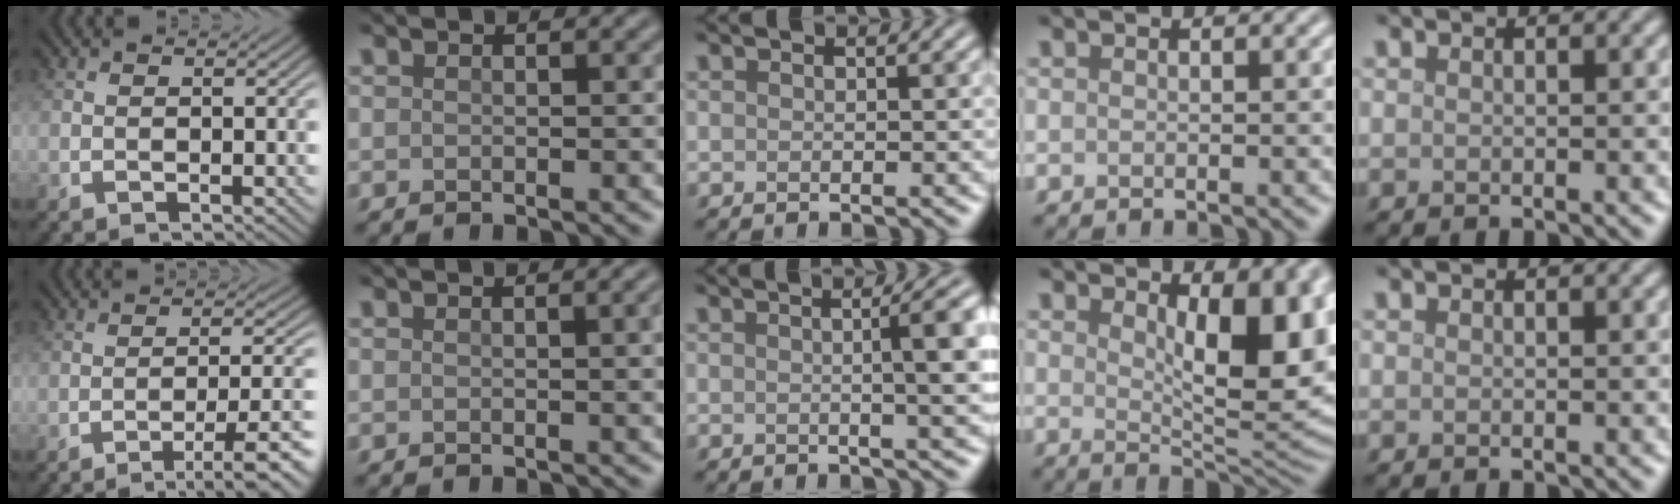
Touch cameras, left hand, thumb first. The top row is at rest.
{"thumb": {"total": 8.1, "force": [-4.5, 1.5, 6.5], "torque": [-0.102, 0.006, -0.067]}, "index": {"total": 2.6, "force": [0.4, 0.8, 2.5], "torque": [-0.021, 0.007, 0.000]}, "middle": {"total": 6.1, "force": [0.4, 1.7, 5.8], "torque": [-0.055, 0.013, 0.006]}, "ring": {"total": 9.1, "force": [2.6, 3.7, 7.9], "torque": [-0.106, -0.005, 0.041]}}